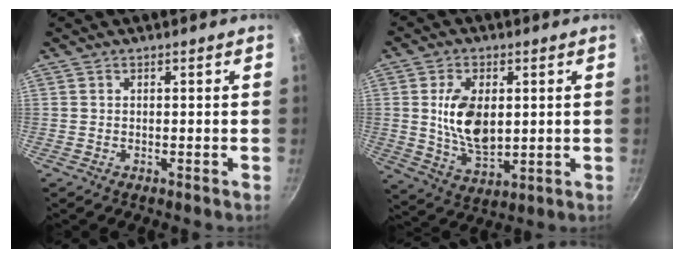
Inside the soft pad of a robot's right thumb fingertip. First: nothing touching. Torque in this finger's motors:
{"motor_torque": [1.80, 1.69, 1.80, -0.43, 0.14]}